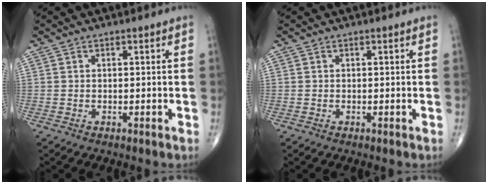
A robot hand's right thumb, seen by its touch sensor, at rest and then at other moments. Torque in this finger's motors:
{"motor_torque": [0.20, 0.12, 0.18, 0.13, 0.00]}